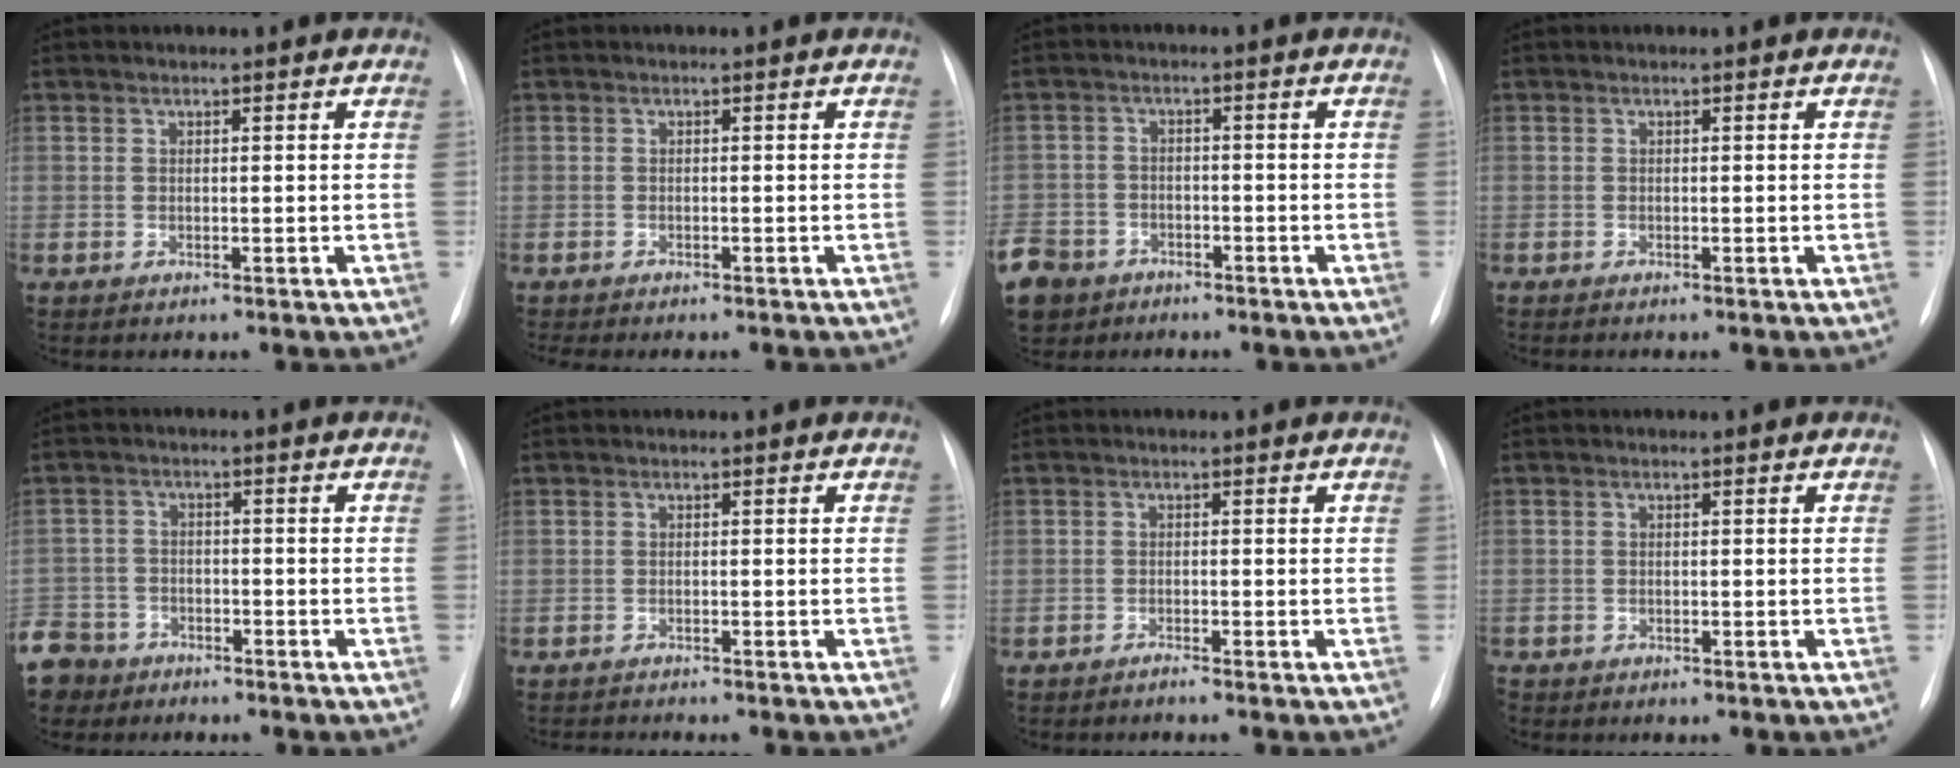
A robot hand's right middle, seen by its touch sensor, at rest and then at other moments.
{"total": 4.5, "force": [-3.9, 0.6, 2.1], "torque": [-0.022, -0.007, -0.047]}
{"total": 13.6, "force": [-7.8, 10.2, 4.5], "torque": [-0.157, -0.006, -0.125]}
{"total": 0.0}
{"total": 9.1, "force": [-6.8, 6.0, 1.1], "torque": [-0.052, -0.005, -0.122]}
{"total": 2.7, "force": [-2.6, -0.5, 0.6], "torque": [-0.007, -0.011, -0.036]}
{"total": 0.8, "force": [-0.8, -0.3, 0.2], "torque": [-0.006, -0.004, -0.012]}
{"total": 1.3, "force": [-1.1, 0.7, 0.3], "torque": [-0.009, -0.002, -0.013]}